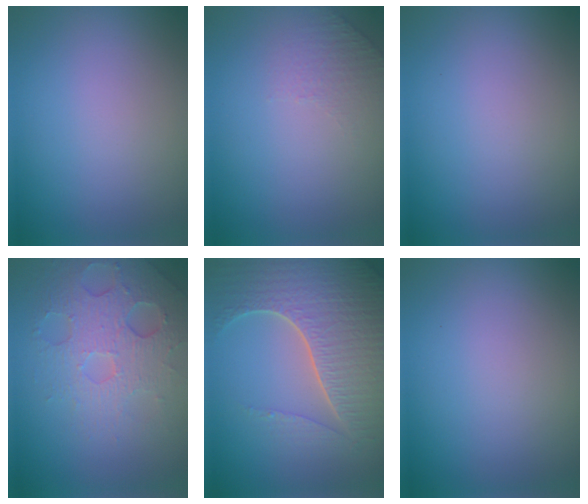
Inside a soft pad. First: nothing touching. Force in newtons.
{"total": 1.2, "press": 0.7, "slide": 0.9}
{"total": 0.0}
{"total": 4.7, "press": 4.0, "slide": 2.5}
{"total": 7.4, "press": 5.5, "slide": 5.0}
{"total": 0.0}